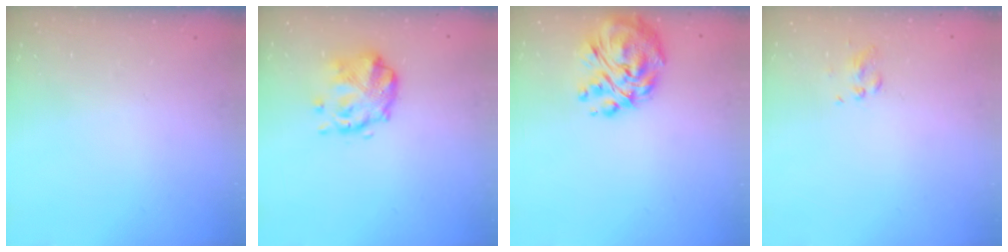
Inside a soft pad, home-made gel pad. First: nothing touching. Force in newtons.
{"total": 6.0, "press": 6.0, "slide": 0.4}
{"total": 13.0, "press": 12.2, "slide": 4.3}
{"total": 3.0, "press": 2.9, "slide": 0.8}